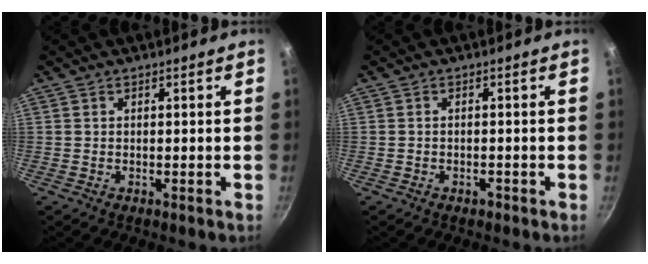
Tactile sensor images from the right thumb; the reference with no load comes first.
{"total": 1.0, "force": [-0.7, 0.5, 0.4], "torque": [-0.007, 0.008, -0.008]}